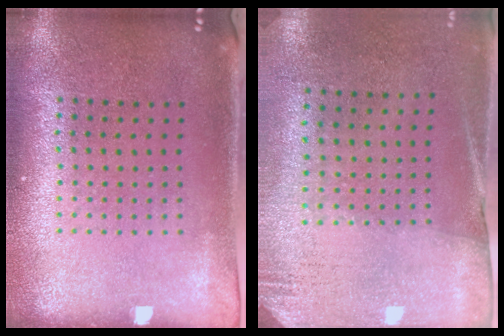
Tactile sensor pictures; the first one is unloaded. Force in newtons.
{"total": 2.6, "press": 2.3, "slide": 1.4}